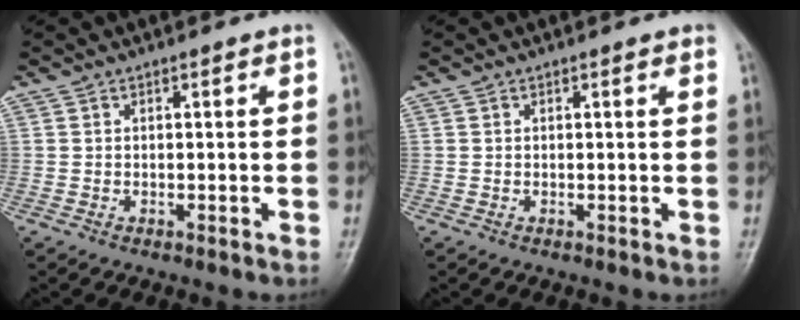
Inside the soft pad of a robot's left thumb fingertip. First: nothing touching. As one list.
[{"total": 1.2, "force": [0.8, 0.2, 0.8], "torque": [-0.008, 0.002, 0.007]}]